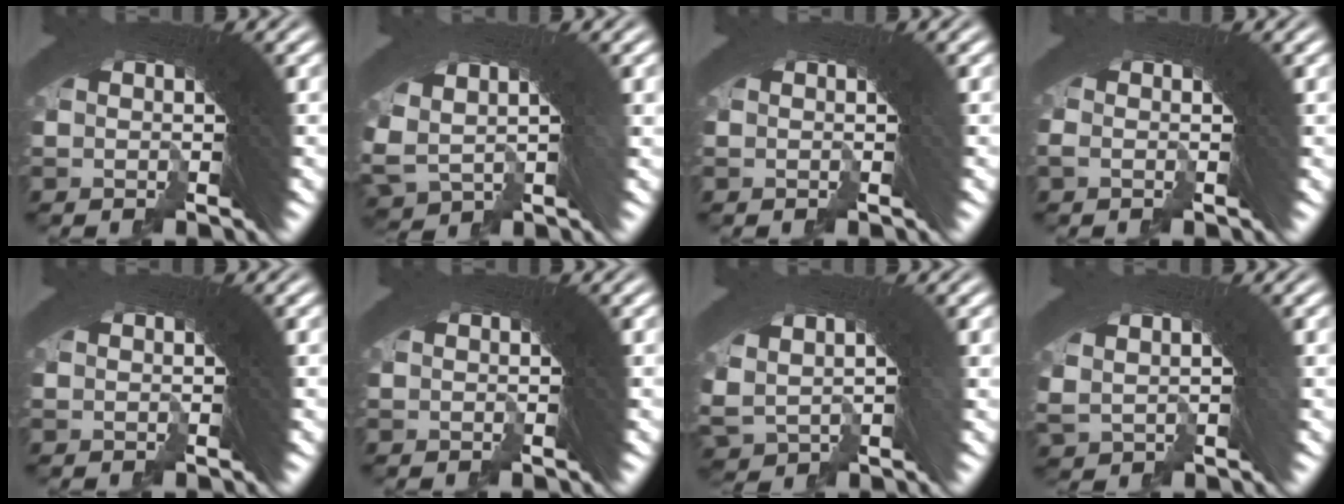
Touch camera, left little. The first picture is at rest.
{"total": 4.0, "force": [1.1, 2.5, 2.9], "torque": [-0.055, 0.004, 0.031]}
{"total": 0.0}
{"total": 0.6, "force": [-0.3, -0.2, 0.4], "torque": [0.000, 0.010, -0.011]}
{"total": 0.0}
{"total": 0.0}
{"total": 2.7, "force": [0.9, 1.6, 2.1], "torque": [-0.035, 0.005, 0.029]}
{"total": 1.5, "force": [0.9, 0.2, 1.1], "torque": [-0.005, 0.013, 0.025]}